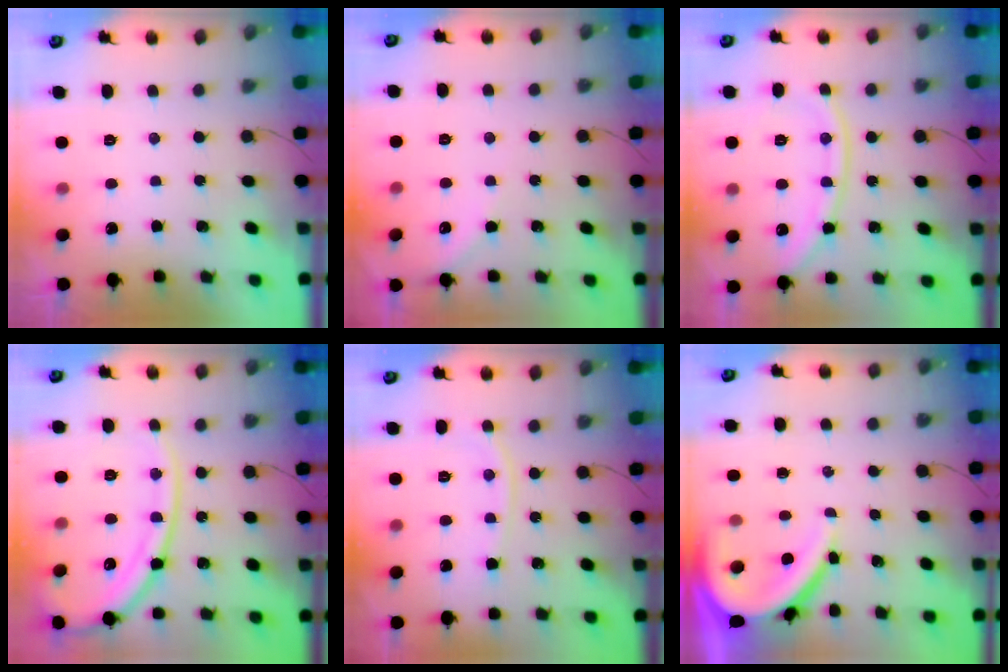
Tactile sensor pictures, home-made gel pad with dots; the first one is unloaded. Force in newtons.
{"total": 3.1, "press": 3.1, "slide": 0.5}
{"total": 11.3, "press": 11.2, "slide": 1.5}
{"total": 16.0, "press": 15.9, "slide": 2.0}
{"total": 7.1, "press": 7.0, "slide": 1.0}
{"total": 9.2, "press": 9.1, "slide": 0.9}